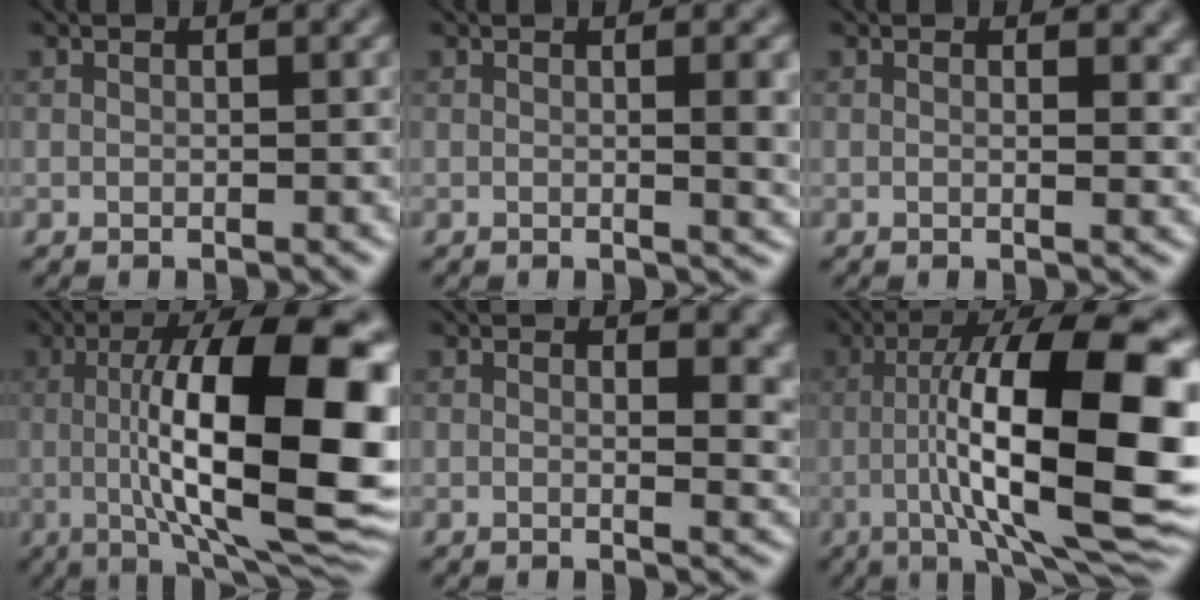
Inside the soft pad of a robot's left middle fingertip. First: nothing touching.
{"total": 3.7, "force": [0.3, 1.1, 3.5], "torque": [-0.035, 0.001, 0.002]}
{"total": 2.2, "force": [0.6, 1.0, 1.9], "torque": [-0.021, -0.005, 0.010]}
{"total": 17.2, "force": [0.4, 5.1, 16.4], "torque": [-0.224, 0.021, 0.000]}
{"total": 4.4, "force": [1.1, 2.0, 3.8], "torque": [-0.033, -0.008, 0.017]}
{"total": 16.5, "force": [-0.9, 3.9, 16.0], "torque": [-0.219, 0.031, -0.005]}